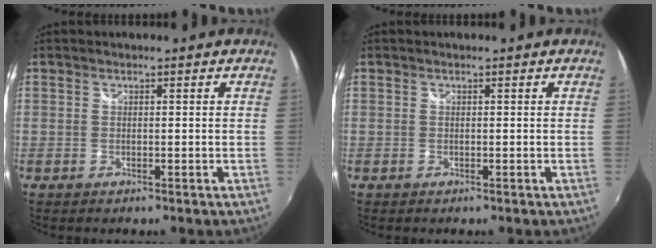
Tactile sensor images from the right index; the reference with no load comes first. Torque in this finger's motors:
{"motor_torque": [0.20, 0.21, 0.00, 0.00]}